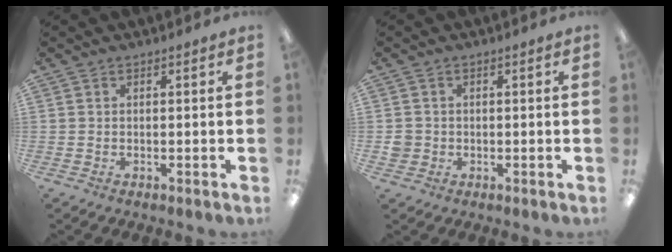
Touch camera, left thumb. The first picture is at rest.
{"total": 2.7, "force": [-0.1, 2.6, 0.4], "torque": [-0.009, 0.004, -0.003]}